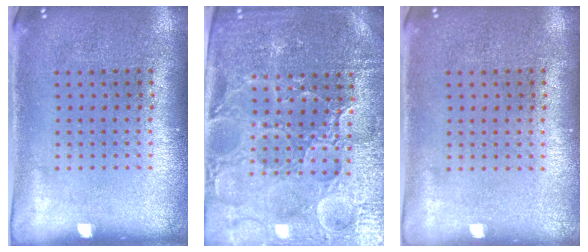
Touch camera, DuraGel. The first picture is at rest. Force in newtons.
{"total": 4.6, "press": 4.4, "slide": 1.5}
{"total": 0.0}